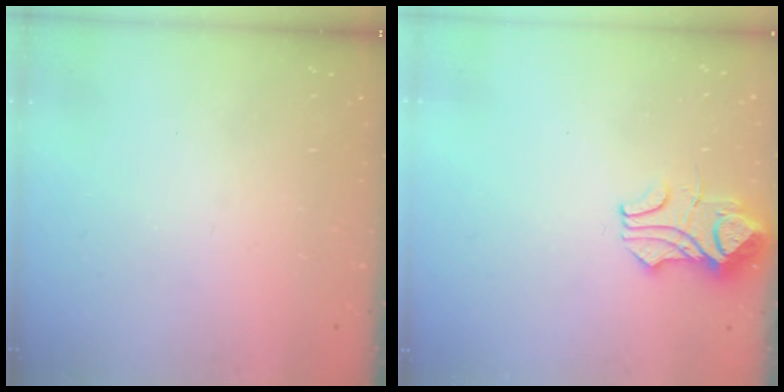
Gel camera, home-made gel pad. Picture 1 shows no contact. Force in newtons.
{"total": 3.8, "press": 3.7, "slide": 0.9}